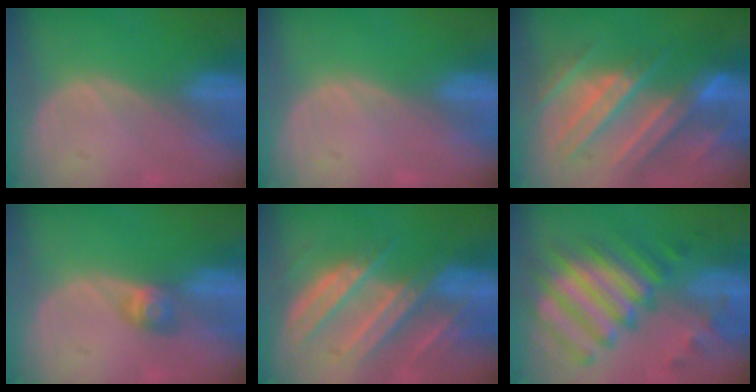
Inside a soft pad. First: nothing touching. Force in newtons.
{"total": 0.0}
{"total": 11.1, "press": 9.8, "slide": 5.2}
{"total": 2.9, "press": 2.6, "slide": 1.4}
{"total": 10.3, "press": 9.1, "slide": 4.8}
{"total": 12.2, "press": 10.5, "slide": 6.3}